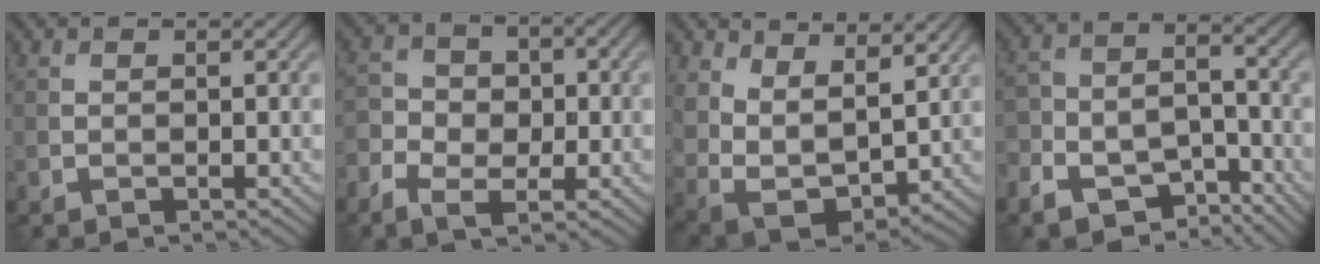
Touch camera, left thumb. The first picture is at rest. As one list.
[{"total": 6.3, "force": [-2.7, 4.5, 3.5], "torque": [-0.066, -0.009, -0.056]}, {"total": 10.9, "force": [5.5, 6.2, 7.0], "torque": [-0.167, -0.015, 0.109]}, {"total": 10.1, "force": [-7.0, 5.7, 4.6], "torque": [-0.101, -0.018, -0.129]}]